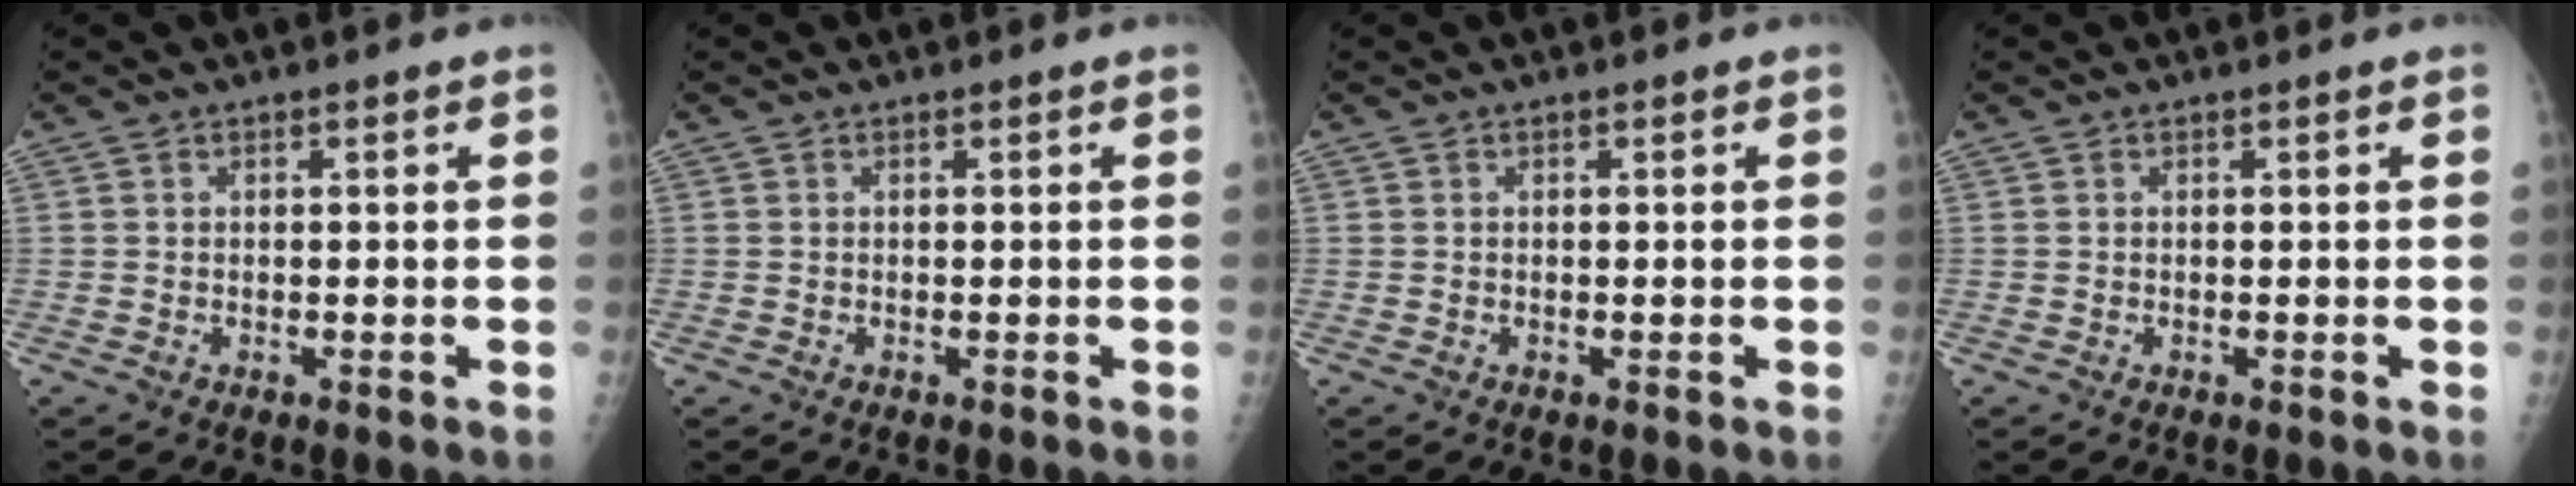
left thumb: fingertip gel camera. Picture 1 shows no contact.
{"total": 0.0}
{"total": 0.0}
{"total": 0.0}